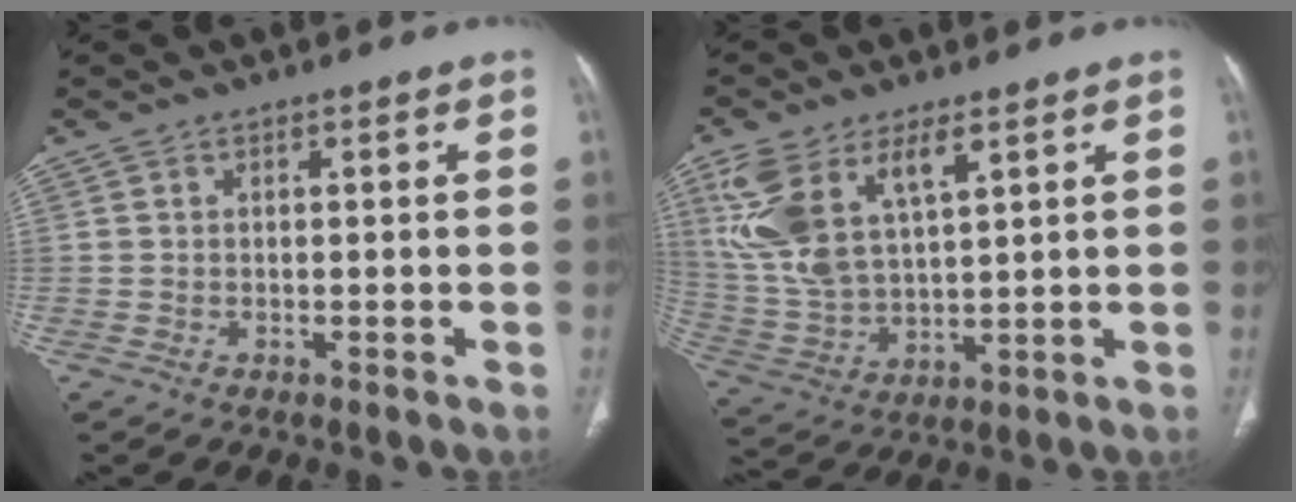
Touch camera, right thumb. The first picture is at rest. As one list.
[{"total": 14.2, "force": [6.8, 6.4, 10.8], "torque": [-0.227, -0.017, 0.147]}]